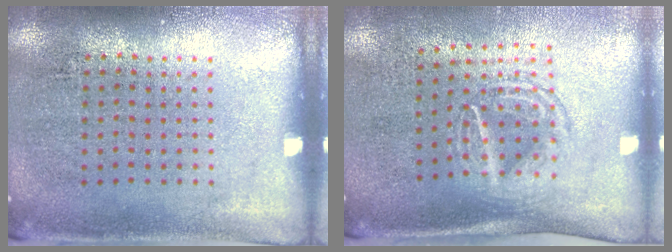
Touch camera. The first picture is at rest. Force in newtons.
{"total": 1.7, "press": 1.3, "slide": 1.1}